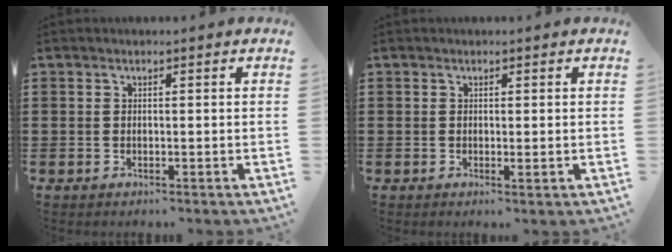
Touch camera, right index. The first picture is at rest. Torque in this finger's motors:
{"motor_torque": [0.20, 0.14, 0.09, 0.00]}